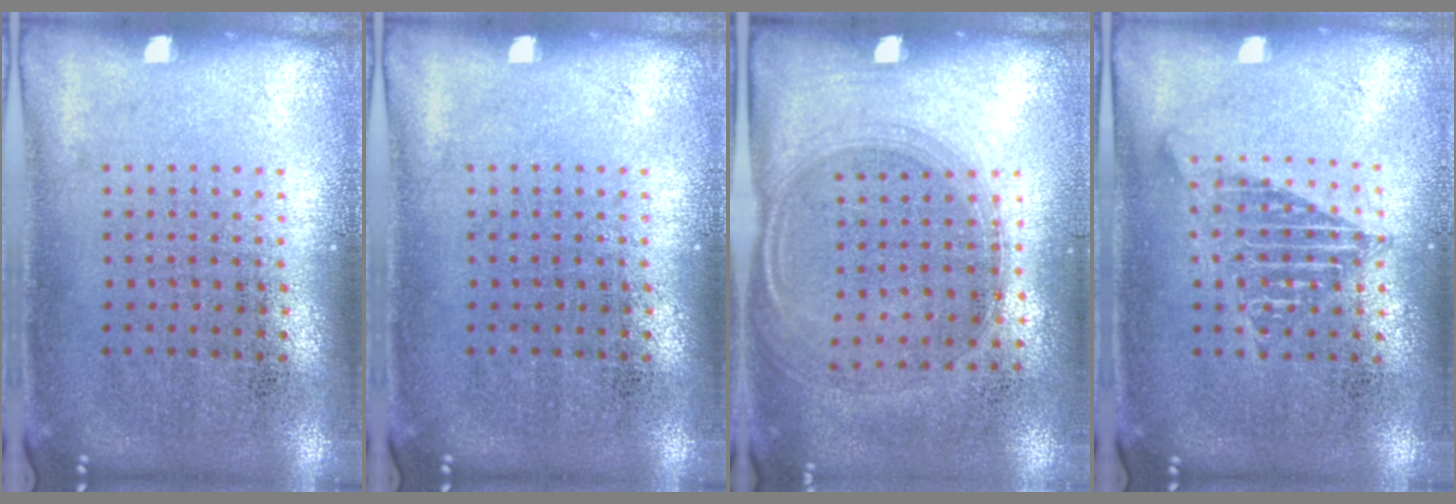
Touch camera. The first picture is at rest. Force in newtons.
{"total": 0.0}
{"total": 1.4, "press": 1.2, "slide": 0.6}
{"total": 1.2, "press": 1.1, "slide": 0.3}